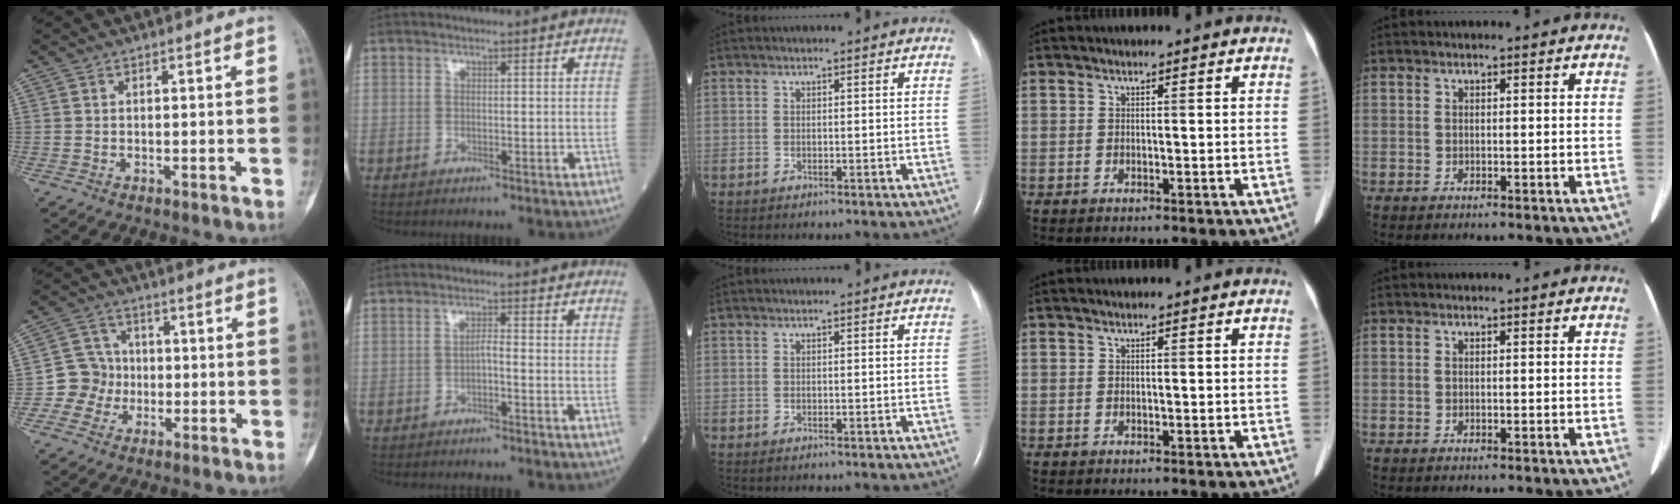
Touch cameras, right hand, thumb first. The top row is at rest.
{"thumb": {"total": 7.2, "force": [-1.6, 6.9, 1.3], "torque": [0.018, 0.018, -0.037]}, "index": {"total": 1.4, "force": [-0.6, 0.1, 1.2], "torque": [-0.020, 0.003, -0.013]}}